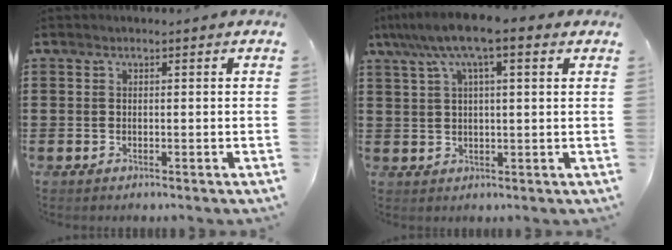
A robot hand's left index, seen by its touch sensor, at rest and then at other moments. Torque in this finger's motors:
{"motor_torque": [2.14, 0.00, 1.06, 0.21]}